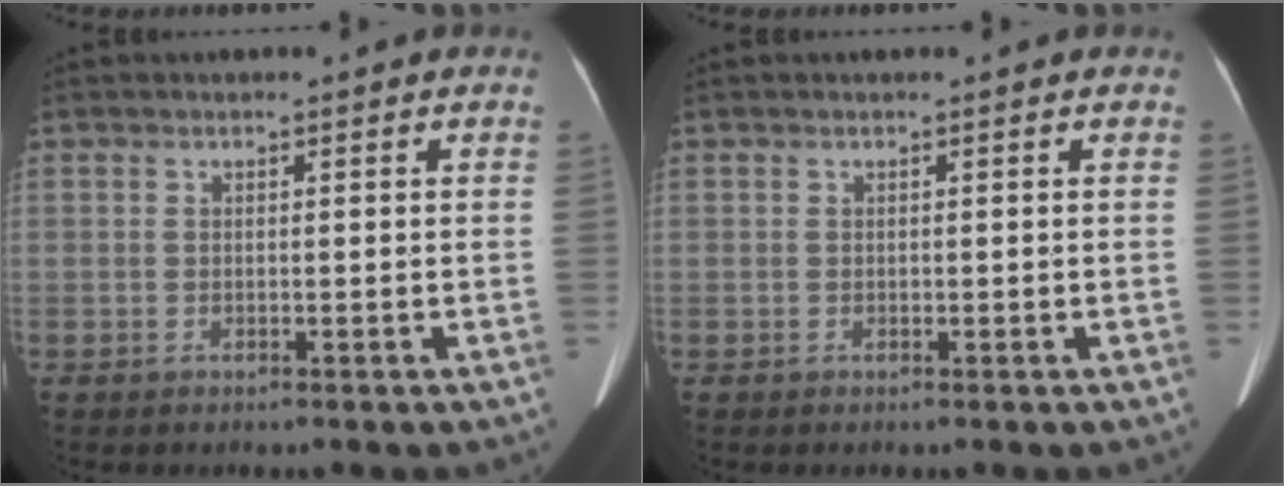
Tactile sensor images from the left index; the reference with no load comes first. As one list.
[{"total": 0.0}]